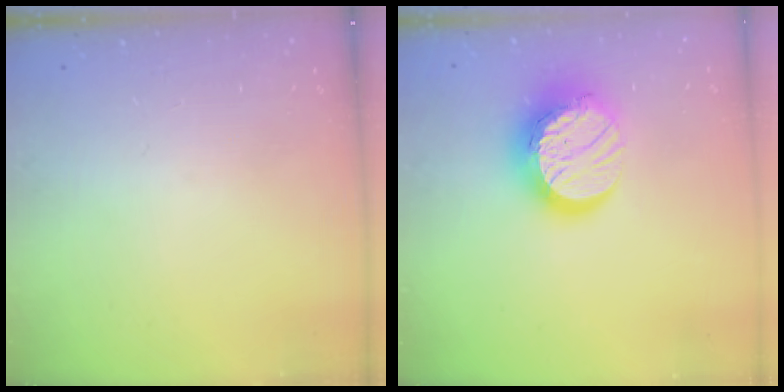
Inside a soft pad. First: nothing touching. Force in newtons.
{"total": 14.8, "press": 14.8, "slide": 1.5}